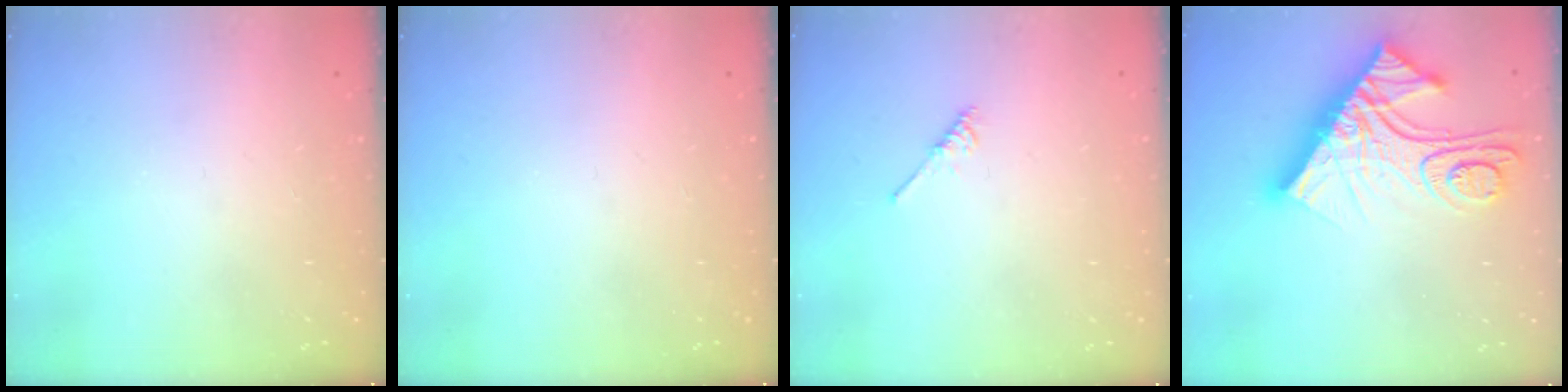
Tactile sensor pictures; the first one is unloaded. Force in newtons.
{"total": 0.0}
{"total": 2.1, "press": 2.1, "slide": 0.4}
{"total": 21.9, "press": 21.8, "slide": 1.9}